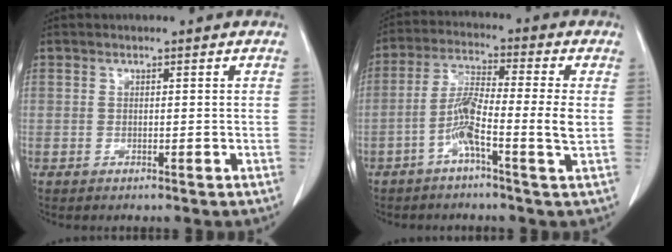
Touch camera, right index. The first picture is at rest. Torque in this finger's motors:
{"motor_torque": [0.45, -0.10, 0.35, 0.11]}